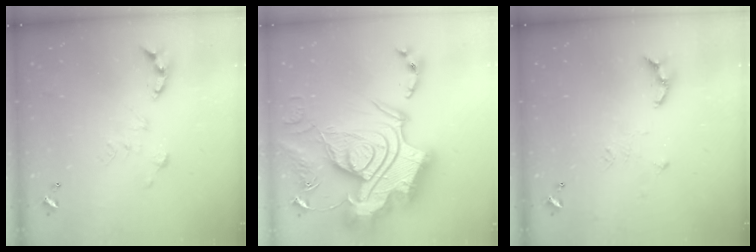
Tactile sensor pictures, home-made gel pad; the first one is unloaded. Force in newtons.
{"total": 0.8, "press": 0.8, "slide": 0.0}
{"total": 9.3, "press": 9.2, "slide": 0.9}